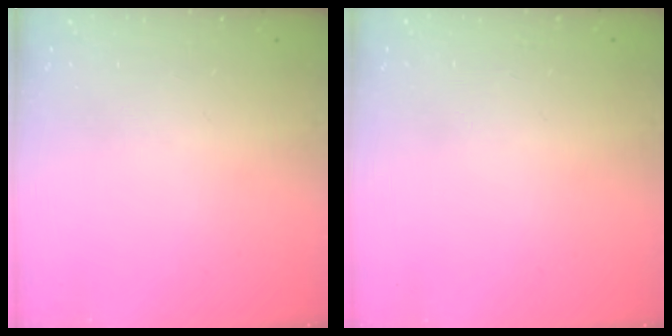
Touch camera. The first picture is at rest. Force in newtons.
{"total": 2.6, "press": 2.6, "slide": 0.2}